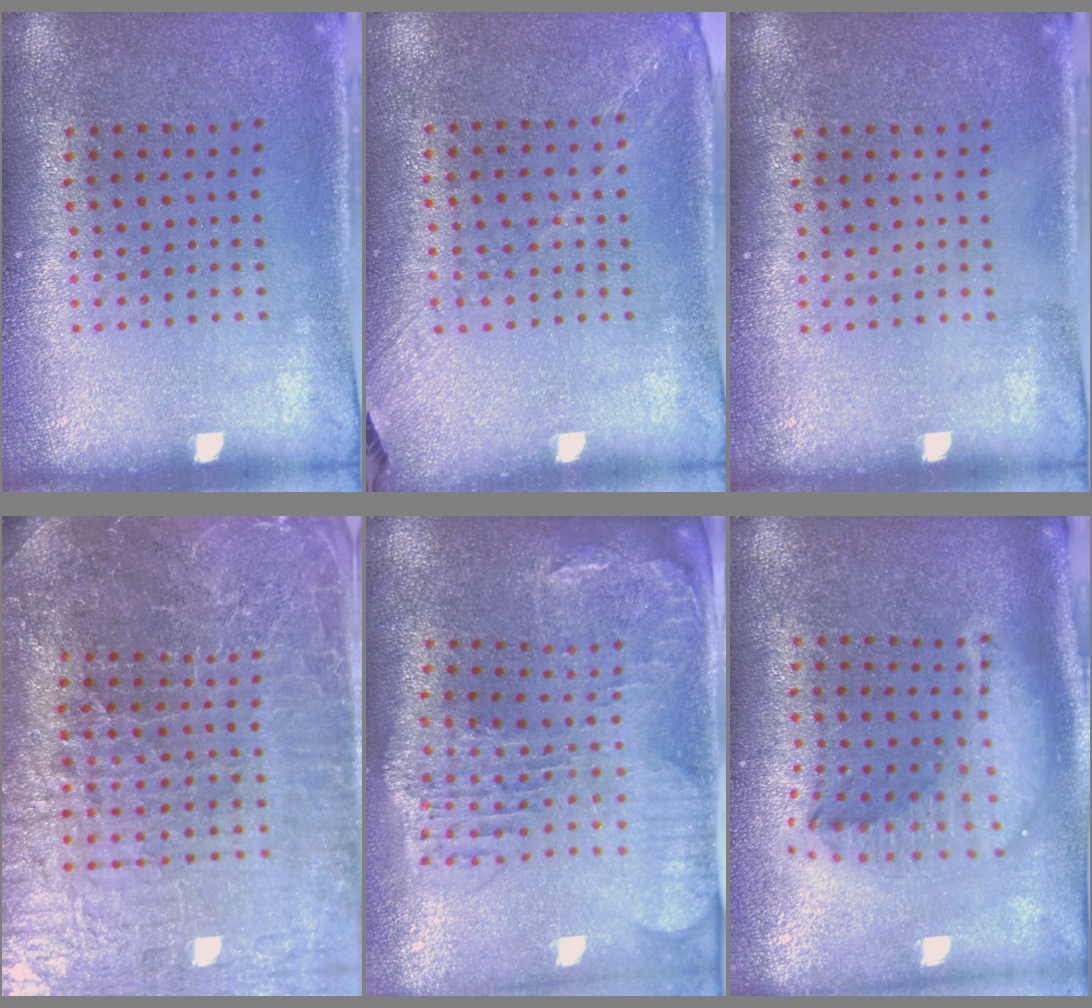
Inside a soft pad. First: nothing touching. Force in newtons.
{"total": 1.3, "press": 1.0, "slide": 0.8}
{"total": 0.0}
{"total": 5.9, "press": 5.4, "slide": 2.3}
{"total": 1.9, "press": 1.8, "slide": 0.7}
{"total": 2.1, "press": 1.7, "slide": 1.3}